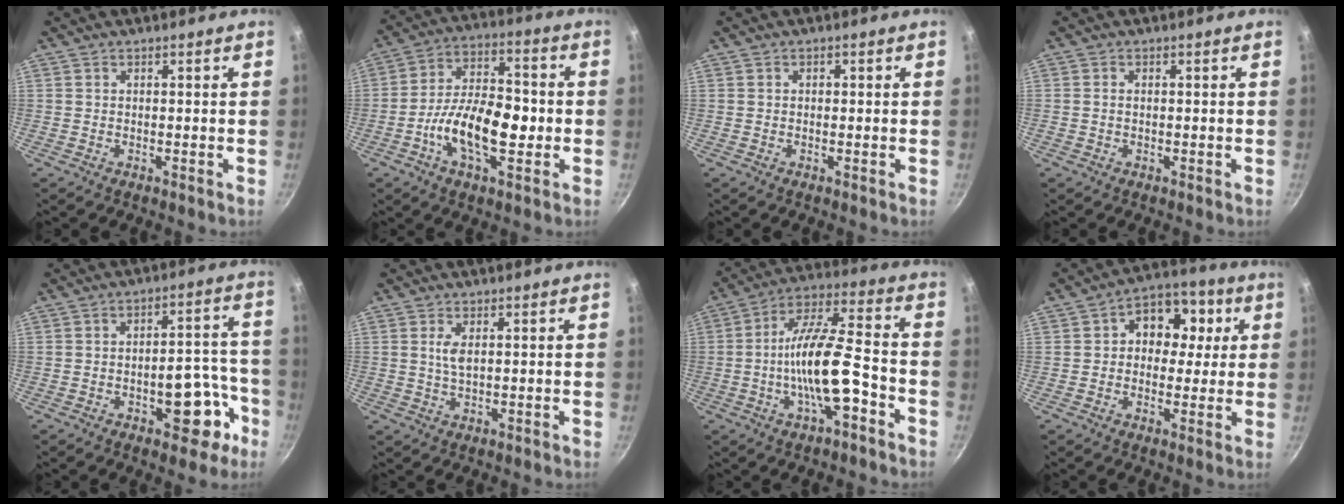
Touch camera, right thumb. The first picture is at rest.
{"total": 14.5, "force": [-3.2, 7.3, 12.2], "torque": [-0.190, 0.040, -0.065]}
{"total": 0.7, "force": [0.1, 0.7, 0.4], "torque": [-0.002, 0.005, 0.000]}
{"total": 0.8, "force": [-0.1, 0.6, 0.6], "torque": [-0.010, 0.003, -0.002]}
{"total": 11.5, "force": [-5.1, 6.0, 8.4], "torque": [-0.057, 0.049, -0.062]}
{"total": 2.7, "force": [0.7, 1.2, 2.3], "torque": [-0.044, -0.004, 0.015]}
{"total": 15.0, "force": [-4.9, 4.6, 13.4], "torque": [-0.232, 0.041, -0.096]}
{"total": 11.1, "force": [2.2, 8.7, 6.5], "torque": [-0.047, 0.012, 0.014]}